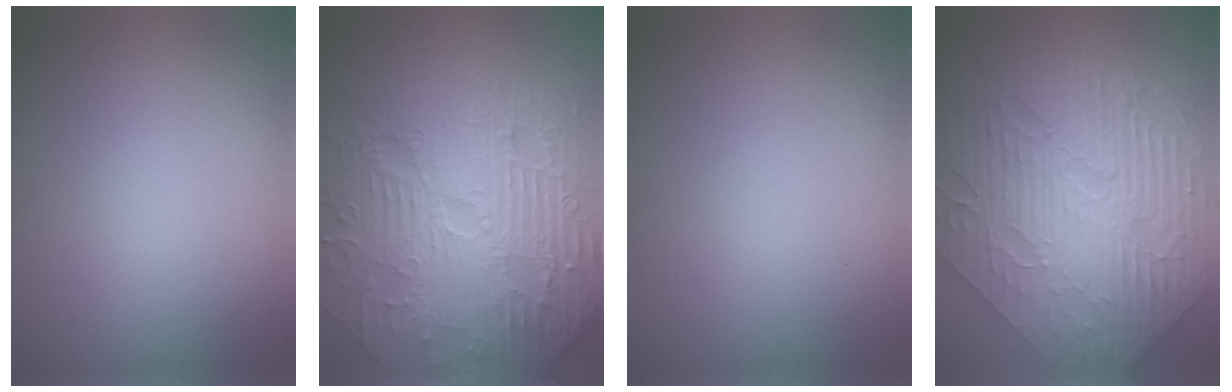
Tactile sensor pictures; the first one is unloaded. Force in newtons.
{"total": 11.6, "press": 7.5, "slide": 8.9}
{"total": 0.0}
{"total": 10.4, "press": 7.1, "slide": 7.6}